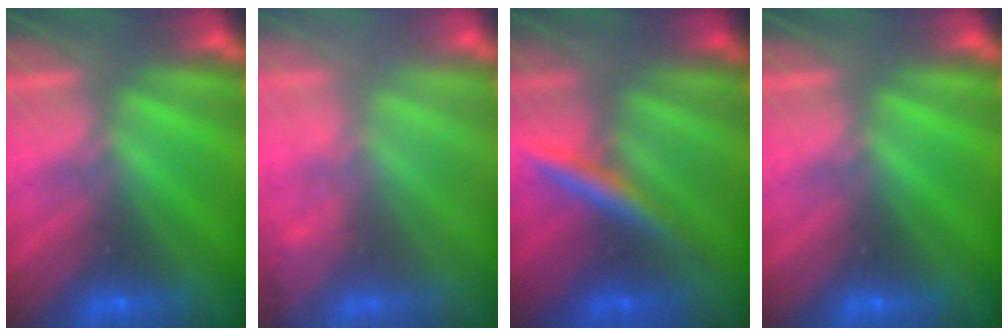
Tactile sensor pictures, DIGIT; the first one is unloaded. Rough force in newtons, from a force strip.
{"total": 1.1}
{"total": 2.4}
{"total": 0.0}